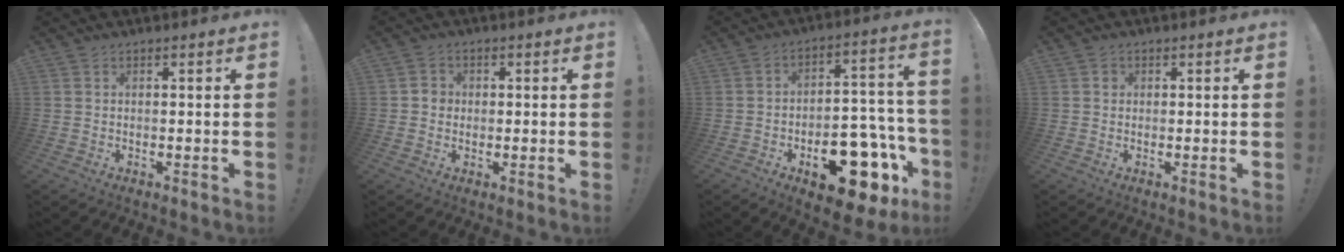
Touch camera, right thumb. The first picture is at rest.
{"total": 2.9, "force": [-0.4, 2.6, 1.3], "torque": [-0.011, 0.006, -0.010]}
{"total": 18.4, "force": [-9.3, 9.7, 12.7], "torque": [-0.138, 0.073, -0.134]}
{"total": 1.2, "force": [0.1, 1.2, 0.4], "torque": [0.001, 0.000, 0.000]}